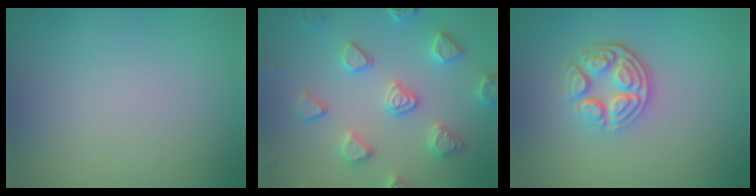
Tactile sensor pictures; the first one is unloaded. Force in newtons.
{"total": 4.5, "press": 4.4, "slide": 1.0}
{"total": 4.3, "press": 3.3, "slide": 2.7}